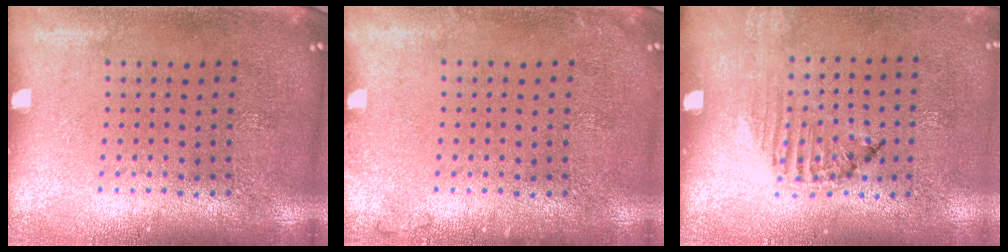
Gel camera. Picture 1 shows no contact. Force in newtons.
{"total": 0.8, "press": 0.7, "slide": 0.2}
{"total": 1.2, "press": 1.1, "slide": 0.4}